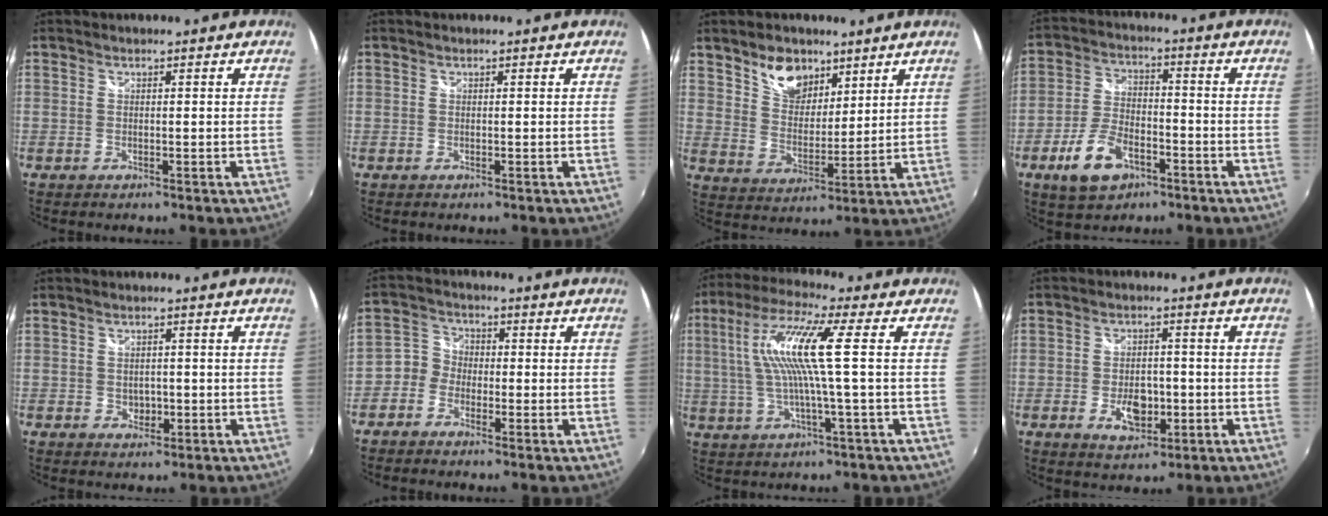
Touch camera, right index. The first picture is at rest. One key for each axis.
{"total": 0.0}
{"total": 9.2, "fx": 6.2, "fy": 5.6, "fz": 3.9, "tx": -0.059, "ty": 0.010, "tz": 0.115}
{"total": 10.4, "fx": -5.5, "fy": 5.7, "fz": 6.7, "tx": -0.147, "ty": 0.000, "tz": -0.097}
{"total": 2.9, "fx": -0.4, "fy": 2.4, "fz": 1.6, "tx": -0.026, "ty": -0.001, "tz": -0.005}
{"total": 4.4, "fx": -2.3, "fy": 3.7, "fz": 0.9, "tx": -0.016, "ty": 0.016, "tz": -0.061}
{"total": 11.8, "fx": 1.2, "fy": -0.2, "fz": 11.8, "tx": -0.226, "ty": 0.008, "tz": 0.023}
{"total": 6.7, "fx": -2.0, "fy": 4.3, "fz": 4.8, "tx": -0.093, "ty": -0.002, "tz": -0.026}